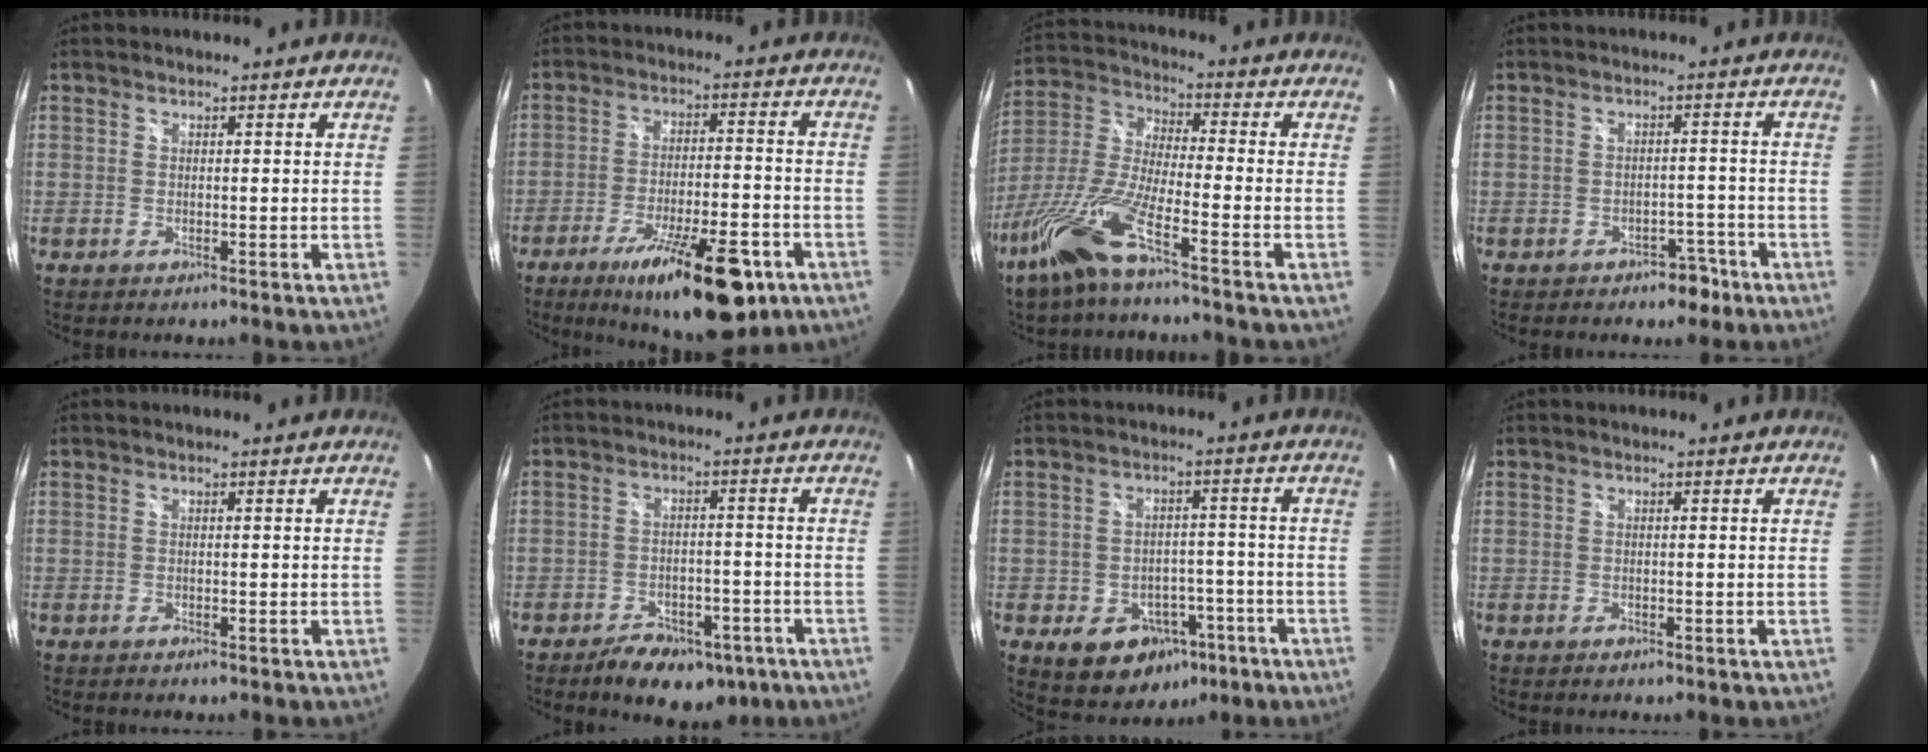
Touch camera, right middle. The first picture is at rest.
{"total": 18.6, "force": [-11.2, 5.5, 13.8], "torque": [-0.227, -0.029, -0.163]}
{"total": 12.7, "force": [-8.1, 1.1, 9.7], "torque": [-0.216, -0.010, -0.165]}
{"total": 3.9, "force": [-2.7, 2.5, 1.4], "torque": [-0.025, 0.010, -0.029]}
{"total": 0.0}
{"total": 11.7, "force": [-7.9, 6.0, 6.1], "torque": [-0.121, 0.002, -0.103]}
{"total": 12.1, "force": [-5.7, 9.0, 5.7], "torque": [-0.105, 0.021, -0.051]}
{"total": 0.7, "force": [-0.3, 0.5, 0.3], "torque": [-0.003, -0.004, -0.007]}